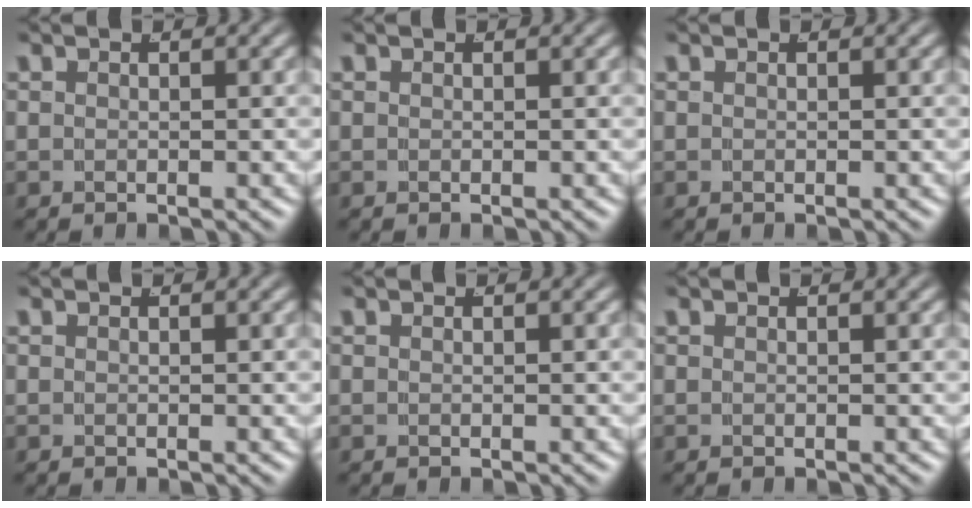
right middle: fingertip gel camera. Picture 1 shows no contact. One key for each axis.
{"total": 0.0}
{"total": 0.0}
{"total": 0.0}
{"total": 0.0}
{"total": 0.0}